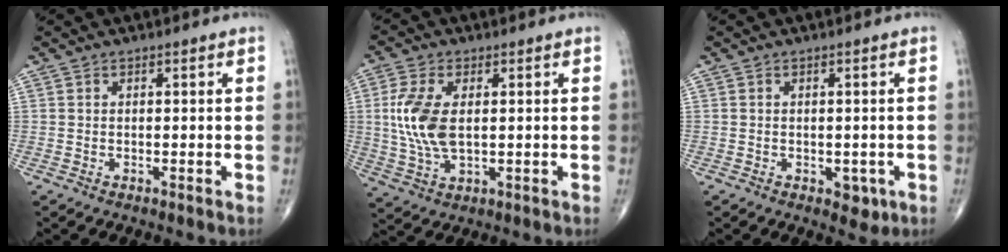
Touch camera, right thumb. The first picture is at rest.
{"total": 10.0, "force": [1.0, 5.2, 8.5], "torque": [-0.193, -0.006, 0.025]}
{"total": 3.0, "force": [-1.0, 2.0, 2.1], "torque": [-0.009, 0.000, -0.007]}